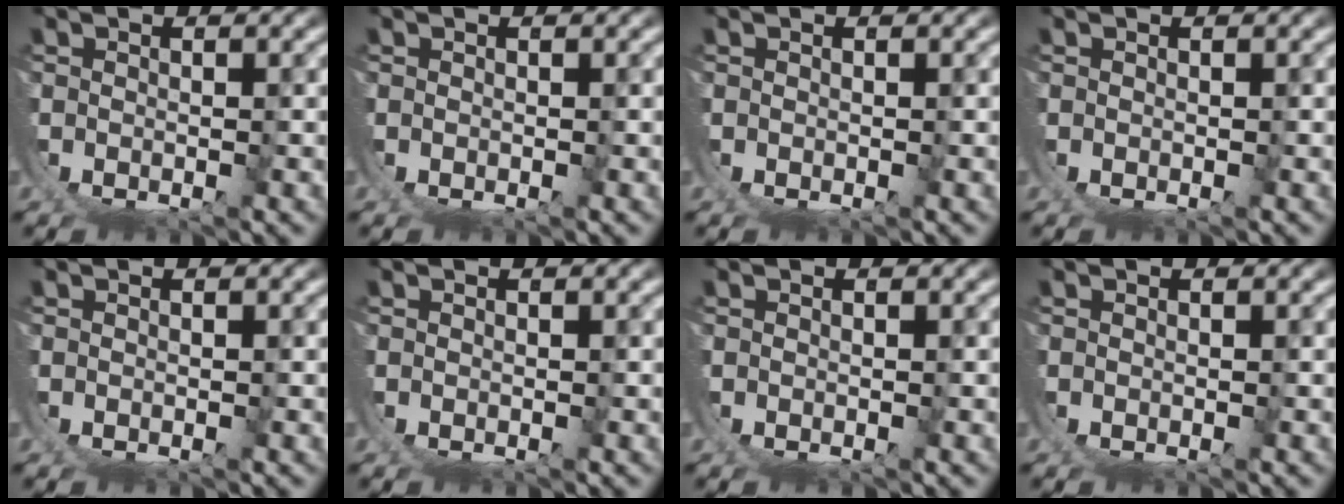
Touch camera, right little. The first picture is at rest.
{"total": 0.0}
{"total": 0.0}
{"total": 0.0}
{"total": 0.0}
{"total": 0.0}
{"total": 0.0}
{"total": 0.0}